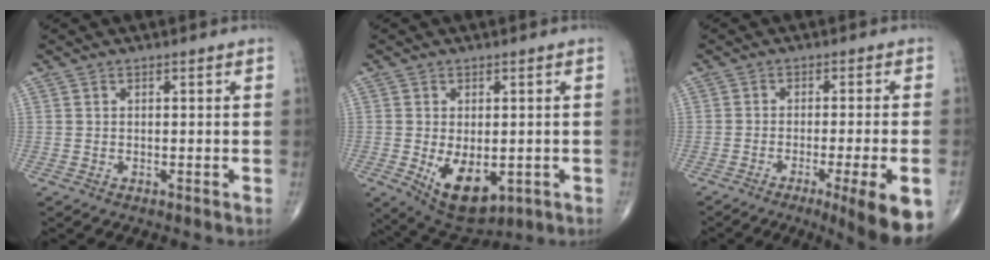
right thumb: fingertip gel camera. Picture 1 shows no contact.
{"total": 10.0, "force": [-2.2, 5.7, 7.9], "torque": [-0.112, -0.015, -0.017]}
{"total": 12.4, "force": [-6.2, 1.4, 10.7], "torque": [-0.111, 0.000, -0.084]}